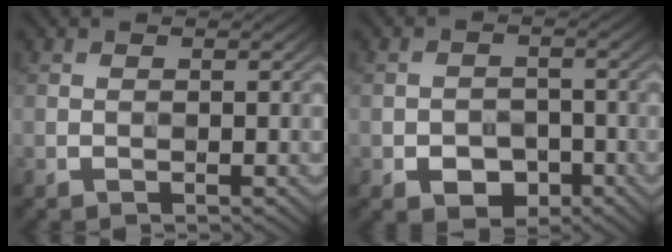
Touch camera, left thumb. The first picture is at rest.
{"total": 4.1, "force": [-2.0, 2.8, 2.2], "torque": [-0.035, -0.003, -0.037]}